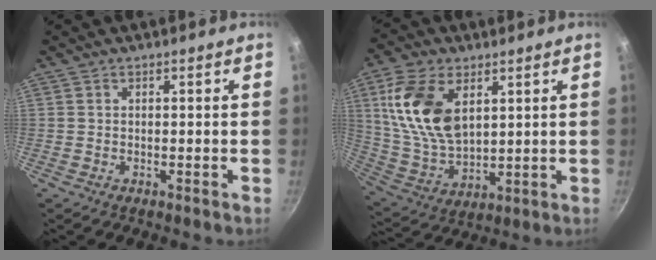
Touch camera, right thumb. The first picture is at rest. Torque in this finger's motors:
{"motor_torque": [-1.39, 2.13, 1.71, 0.44, 0.57]}